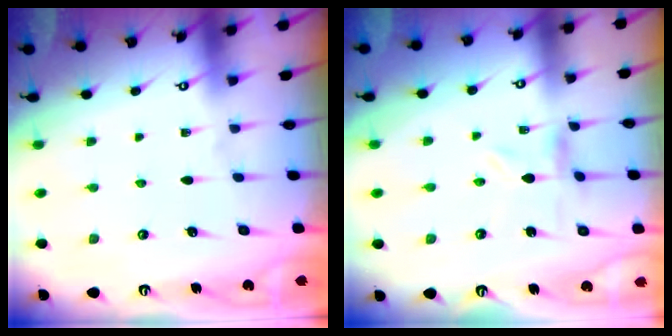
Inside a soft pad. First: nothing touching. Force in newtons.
{"total": 0.0}